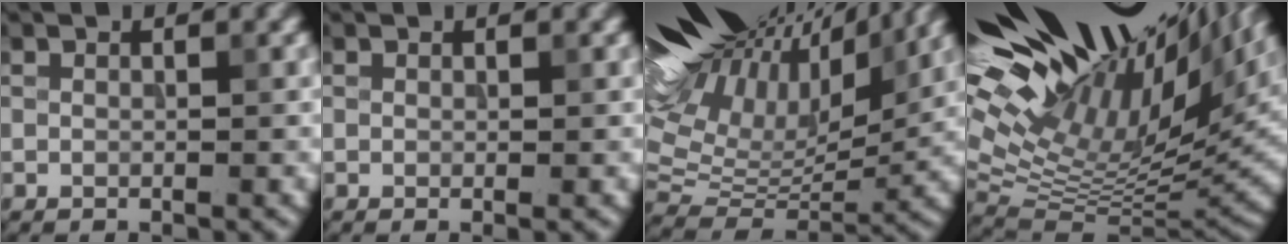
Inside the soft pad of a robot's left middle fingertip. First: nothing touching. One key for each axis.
{"total": 0.0}
{"total": 19.3, "fx": 10.4, "fy": 8.7, "fz": 13.7, "tx": -0.284, "ty": 0.079, "tz": 0.176}
{"total": 19.5, "fx": 10.9, "fy": 6.7, "fz": 14.7, "tx": -0.232, "ty": 0.058, "tz": 0.185}